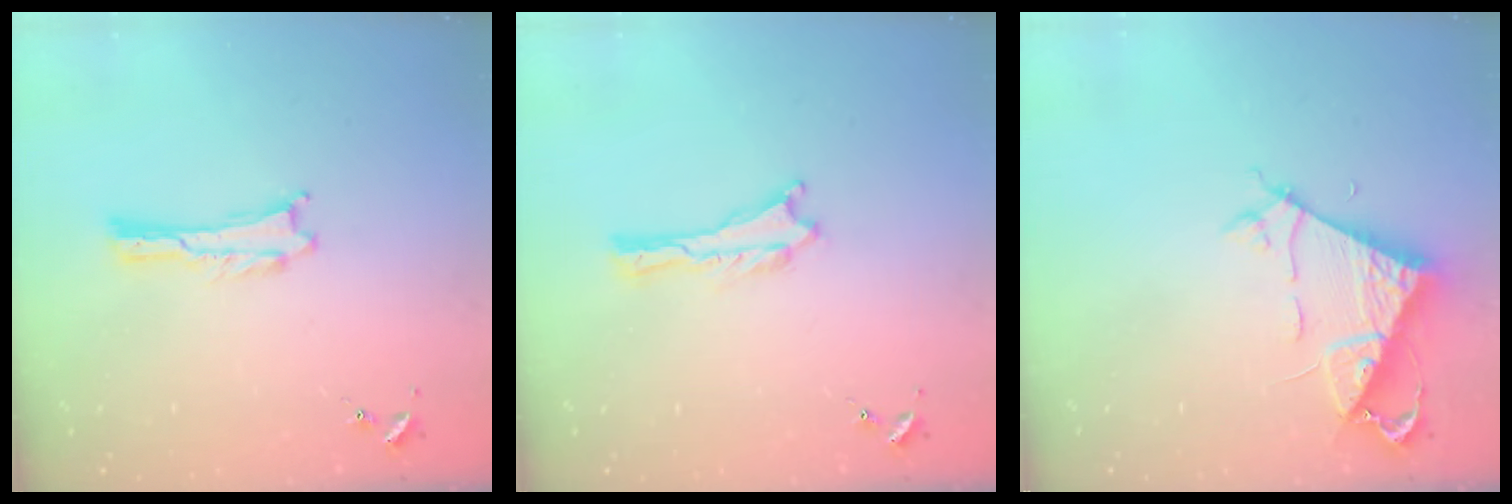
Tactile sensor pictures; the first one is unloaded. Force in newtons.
{"total": 0.0}
{"total": 7.1, "press": 7.1, "slide": 0.4}